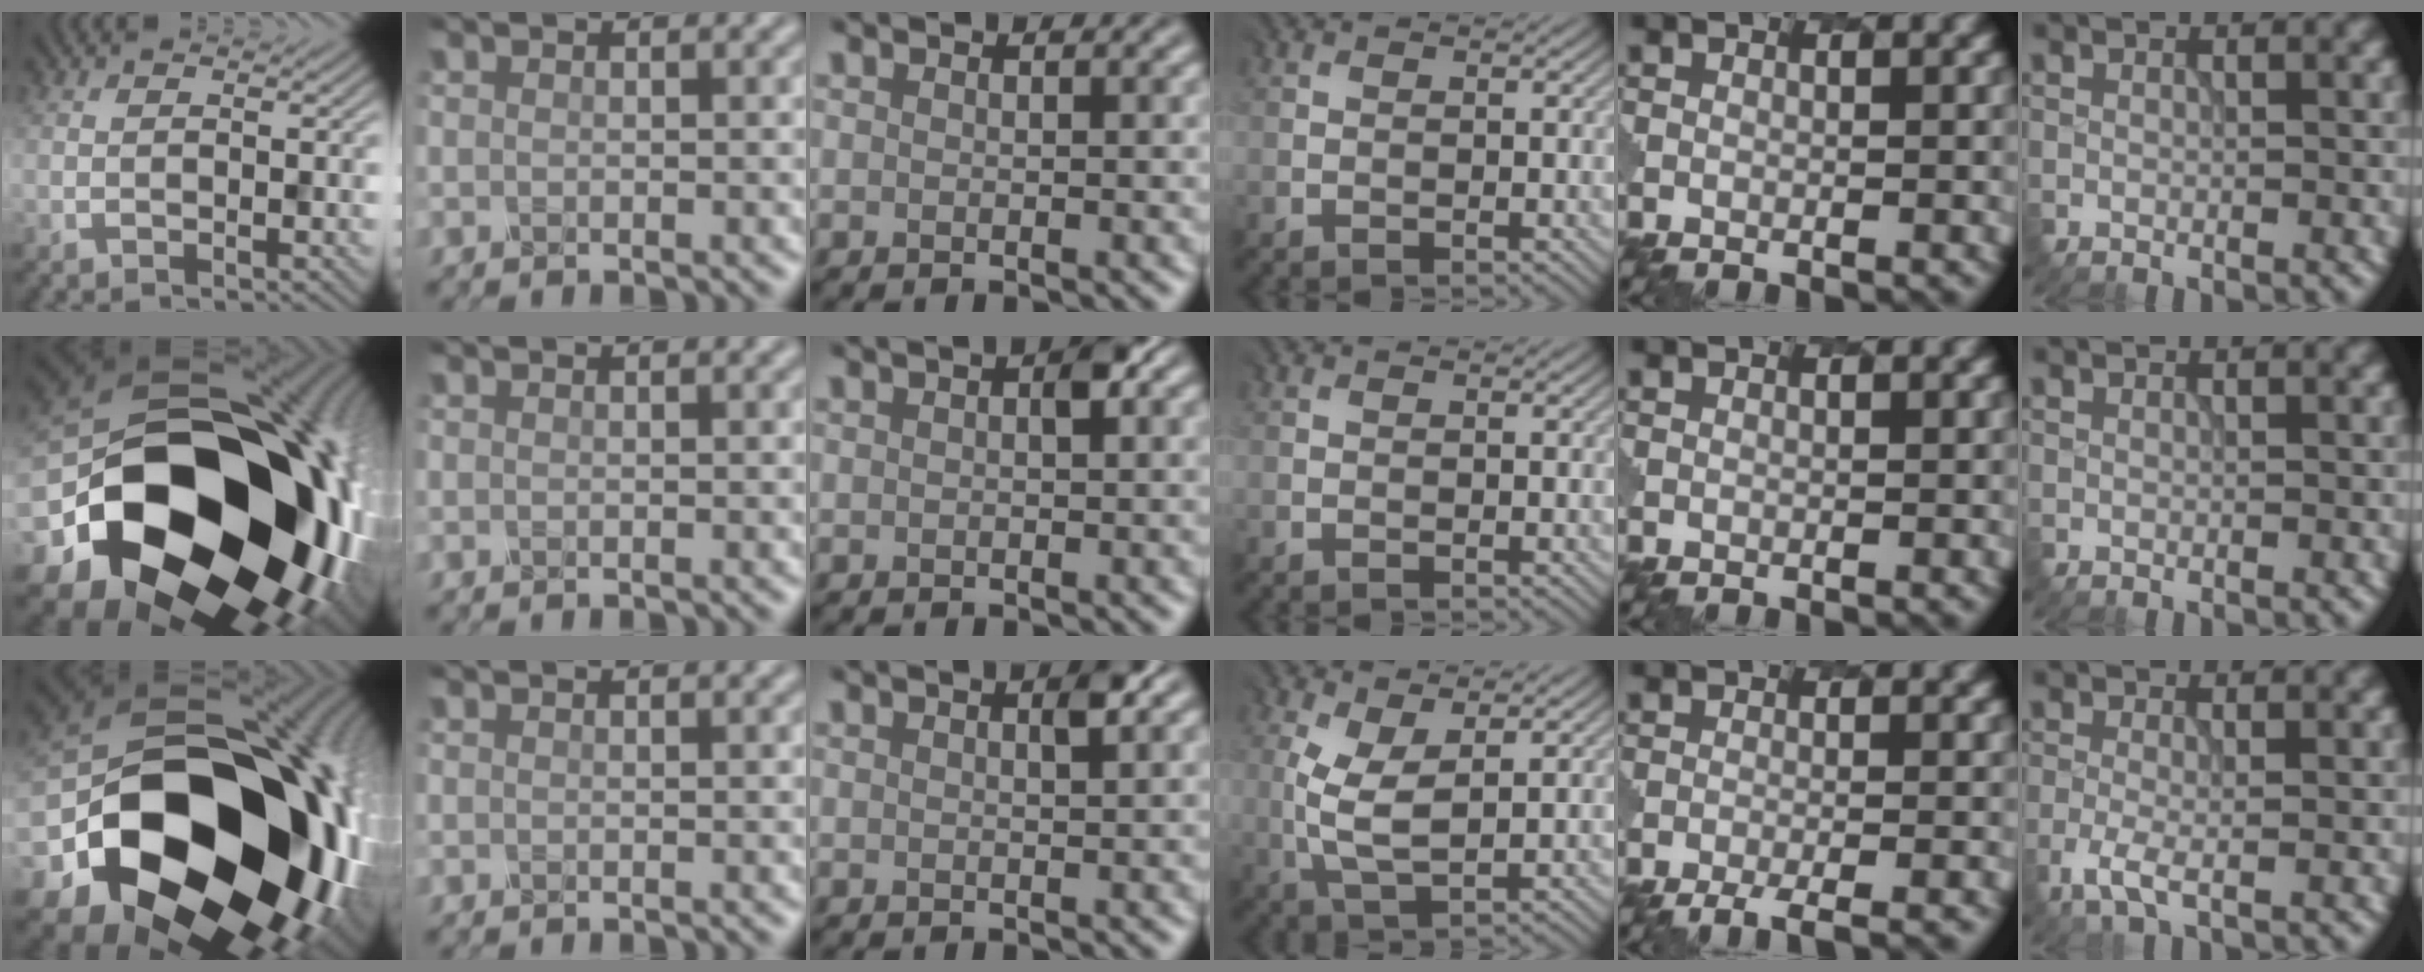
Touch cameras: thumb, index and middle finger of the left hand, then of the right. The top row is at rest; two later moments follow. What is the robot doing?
{"motion": "dispense", "object": "toothpaste"}